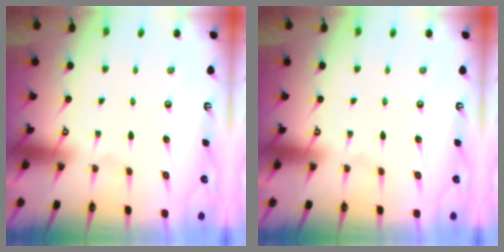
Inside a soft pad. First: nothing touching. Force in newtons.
{"total": 0.0}